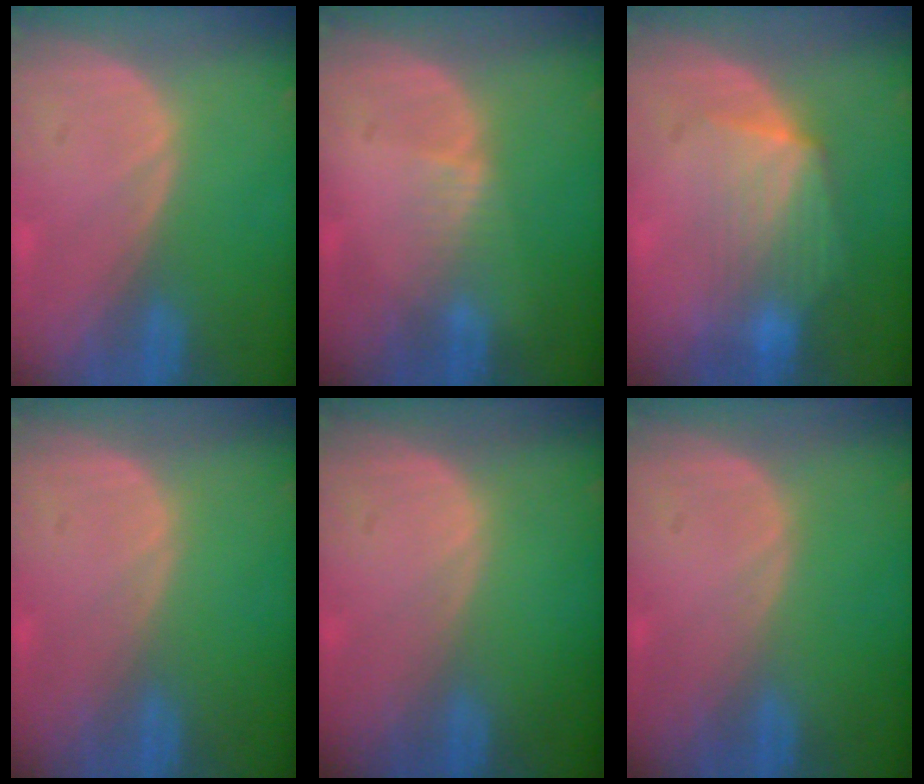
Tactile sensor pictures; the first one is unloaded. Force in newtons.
{"total": 1.6, "press": 1.6, "slide": 0.3}
{"total": 7.1, "press": 6.8, "slide": 2.3}
{"total": 0.0}
{"total": 0.0}
{"total": 0.0}